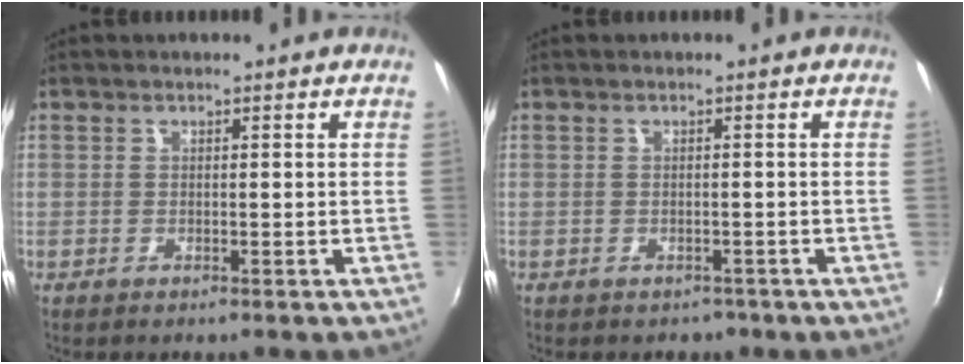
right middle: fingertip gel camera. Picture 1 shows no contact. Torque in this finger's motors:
{"motor_torque": [-0.12, -0.34, -0.16, -0.01]}